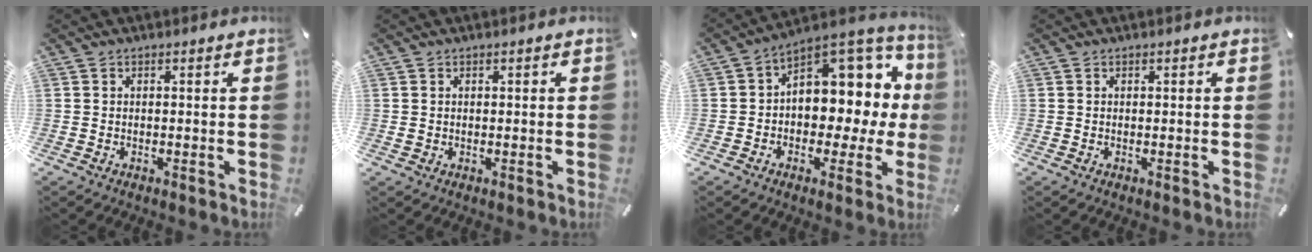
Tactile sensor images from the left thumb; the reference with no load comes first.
{"total": 0.9, "force": [-0.1, 0.8, 0.4], "torque": [-0.008, 0.004, -0.002]}
{"total": 9.8, "force": [3.2, 7.6, 5.3], "torque": [-0.053, -0.052, 0.057]}
{"total": 0.0}